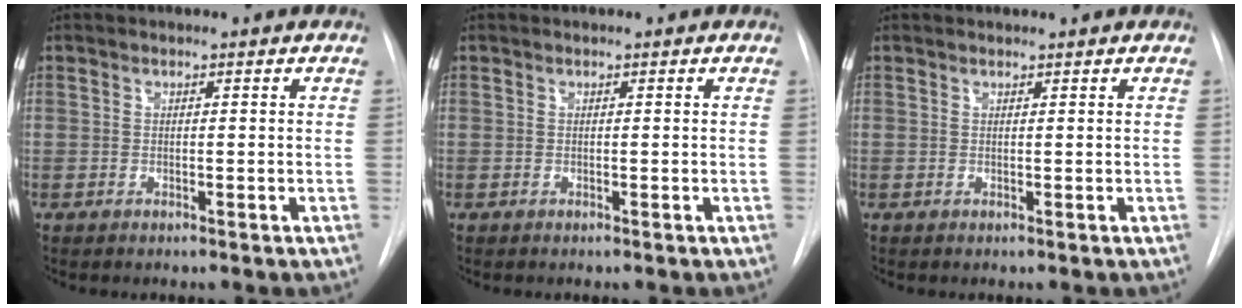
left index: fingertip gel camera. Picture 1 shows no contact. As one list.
[{"total": 0.0}, {"total": 0.6, "force": [0.6, -0.2, 0.0], "torque": [-0.002, 0.004, 0.014]}]